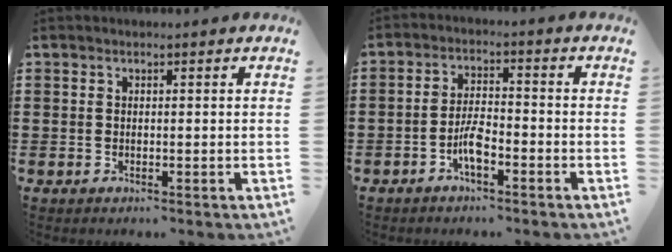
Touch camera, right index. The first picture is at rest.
{"total": 4.3, "force": [-2.1, 1.3, 3.5], "torque": [-0.080, 0.000, -0.045]}